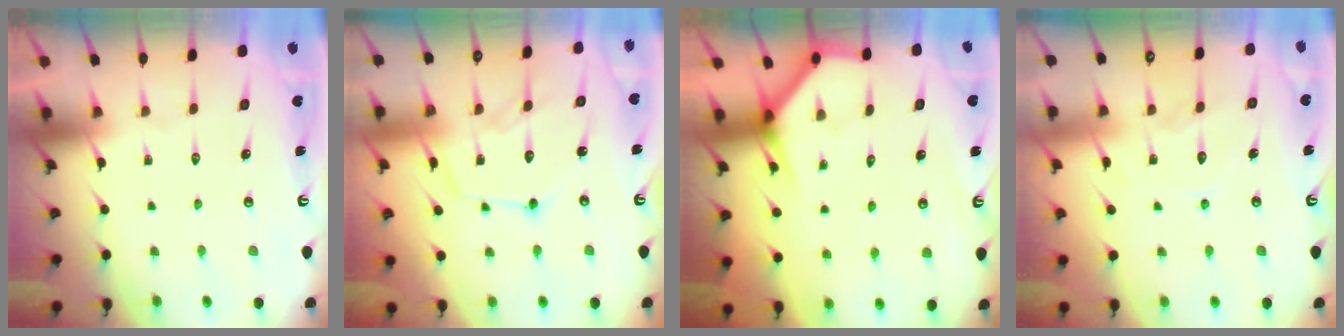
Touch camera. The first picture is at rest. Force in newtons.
{"total": 12.9, "press": 12.8, "slide": 1.2}
{"total": 3.8, "press": 3.8, "slide": 0.3}
{"total": 7.3, "press": 7.2, "slide": 0.7}